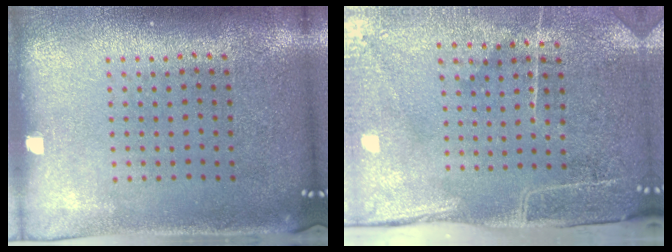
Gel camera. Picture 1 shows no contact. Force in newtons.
{"total": 4.7, "press": 3.8, "slide": 2.8}